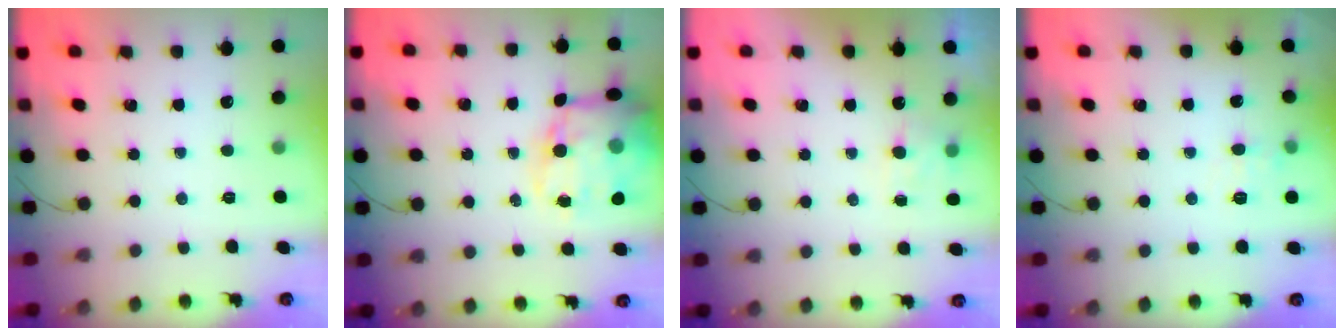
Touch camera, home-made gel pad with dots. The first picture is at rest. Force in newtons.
{"total": 19.5, "press": 19.0, "slide": 4.4}
{"total": 5.5, "press": 5.4, "slide": 1.2}
{"total": 5.5, "press": 5.2, "slide": 1.9}